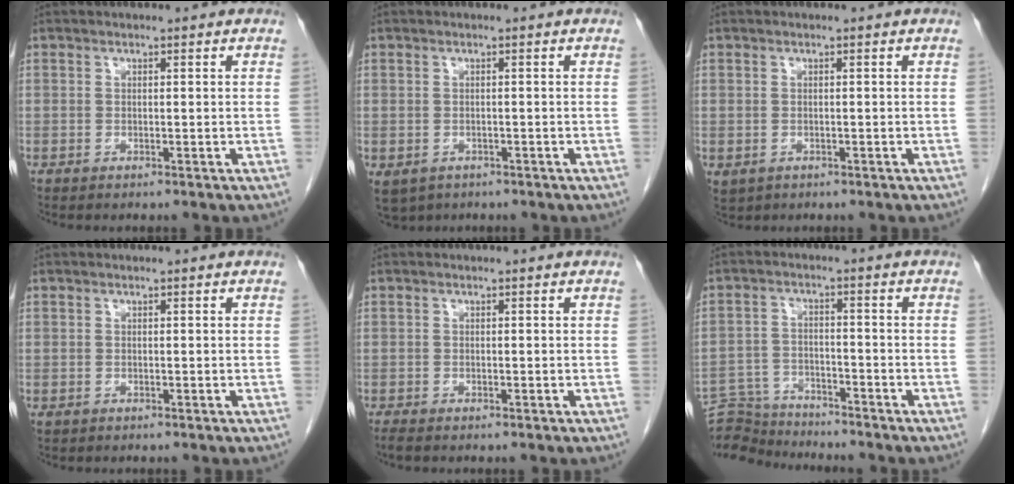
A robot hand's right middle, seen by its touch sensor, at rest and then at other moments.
{"total": 5.3, "force": [-2.9, 4.0, 1.9], "torque": [-0.037, -0.004, -0.038]}
{"total": 1.9, "force": [-0.5, 1.6, 0.8], "torque": [-0.018, -0.001, 0.004]}
{"total": 0.0}
{"total": 0.9, "force": [-0.8, 0.2, 0.5], "torque": [-0.018, -0.005, -0.014]}
{"total": 9.0, "force": [-8.9, 1.1, 0.0], "torque": [-0.003, 0.012, -0.158]}